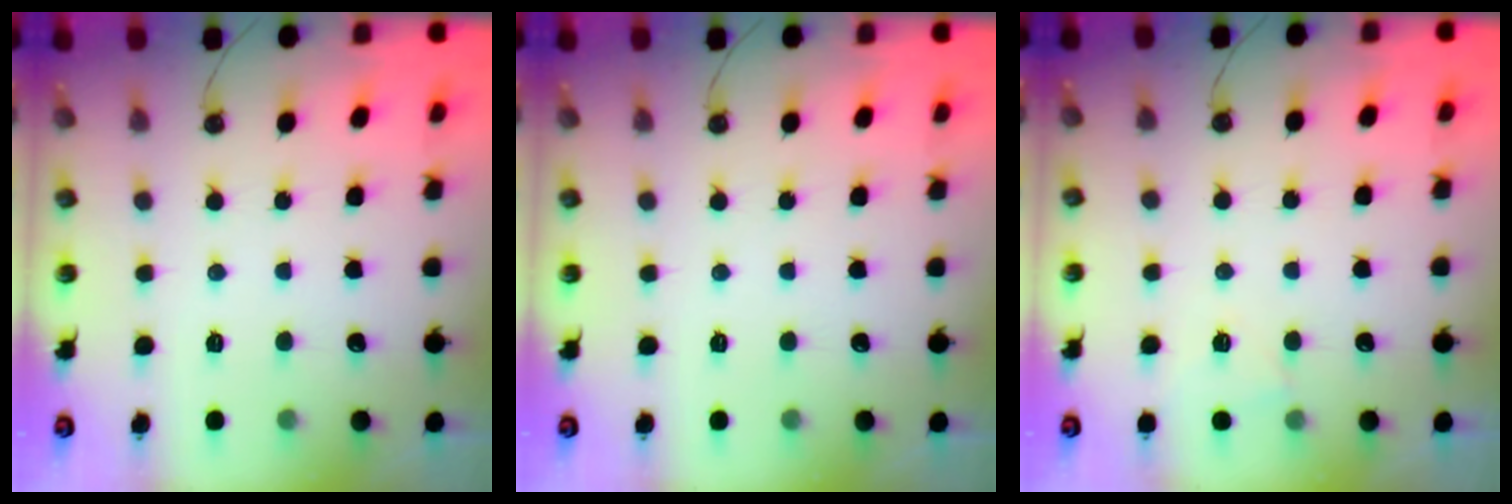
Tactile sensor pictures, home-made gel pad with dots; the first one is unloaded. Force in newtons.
{"total": 0.0}
{"total": 3.7, "press": 3.4, "slide": 1.5}